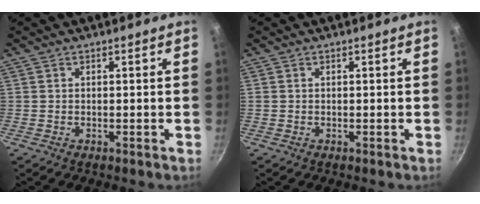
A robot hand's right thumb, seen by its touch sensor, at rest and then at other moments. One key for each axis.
{"total": 0.0}